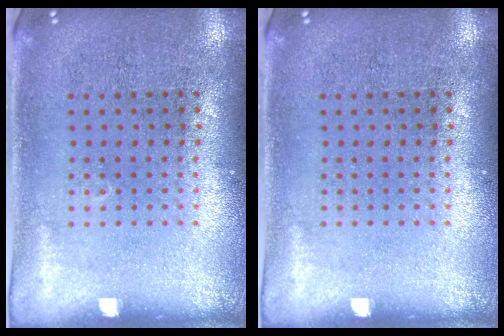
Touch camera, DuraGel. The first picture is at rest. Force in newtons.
{"total": 0.0}